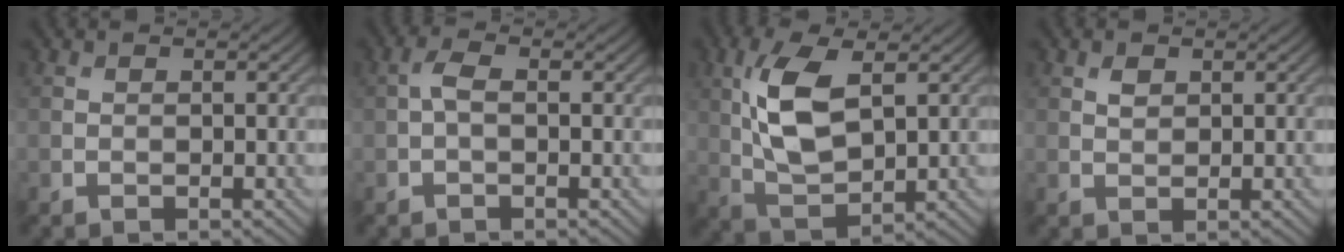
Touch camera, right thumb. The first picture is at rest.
{"total": 1.8, "force": [-0.1, 0.8, 1.6], "torque": [-0.038, 0.008, -0.006]}
{"total": 9.2, "force": [2.4, 4.2, 7.8], "torque": [-0.176, 0.001, 0.046]}
{"total": 1.2, "force": [0.7, 0.8, 0.6], "torque": [-0.012, -0.001, 0.015]}